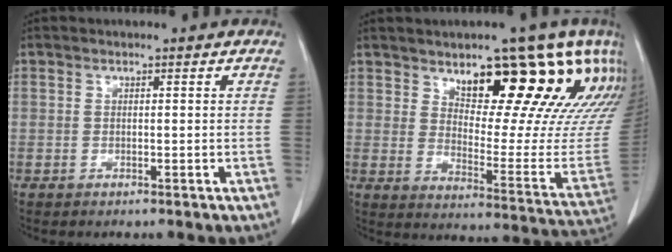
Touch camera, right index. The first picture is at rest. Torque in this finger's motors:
{"motor_torque": [0.64, 0.80, 0.20, 0.05]}